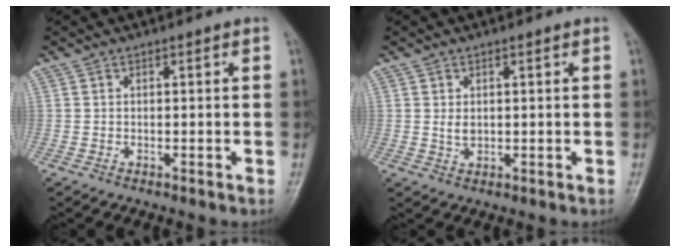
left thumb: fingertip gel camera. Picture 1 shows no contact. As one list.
[{"total": 1.8, "force": [0.3, 1.2, 1.4], "torque": [-0.020, -0.004, 0.009]}]